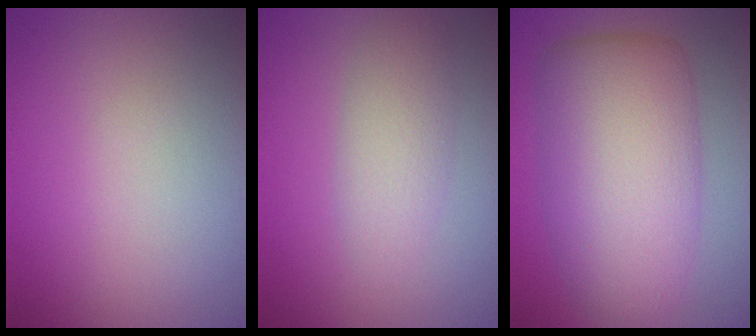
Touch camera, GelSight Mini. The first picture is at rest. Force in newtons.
{"total": 2.7, "press": 2.7, "slide": 0.0}
{"total": 9.2, "press": 9.2, "slide": 0.1}